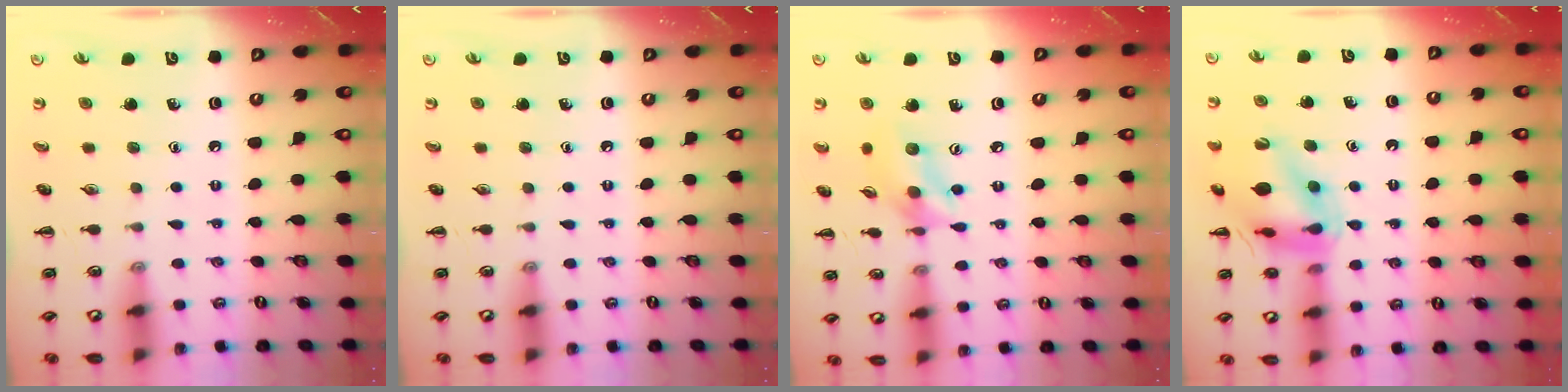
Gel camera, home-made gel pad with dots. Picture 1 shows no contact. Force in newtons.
{"total": 0.0}
{"total": 10.0, "press": 9.8, "slide": 1.7}
{"total": 14.9, "press": 14.8, "slide": 1.7}